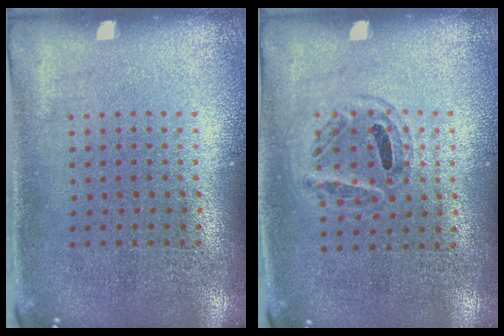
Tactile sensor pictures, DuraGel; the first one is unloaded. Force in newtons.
{"total": 0.9, "press": 0.8, "slide": 0.5}